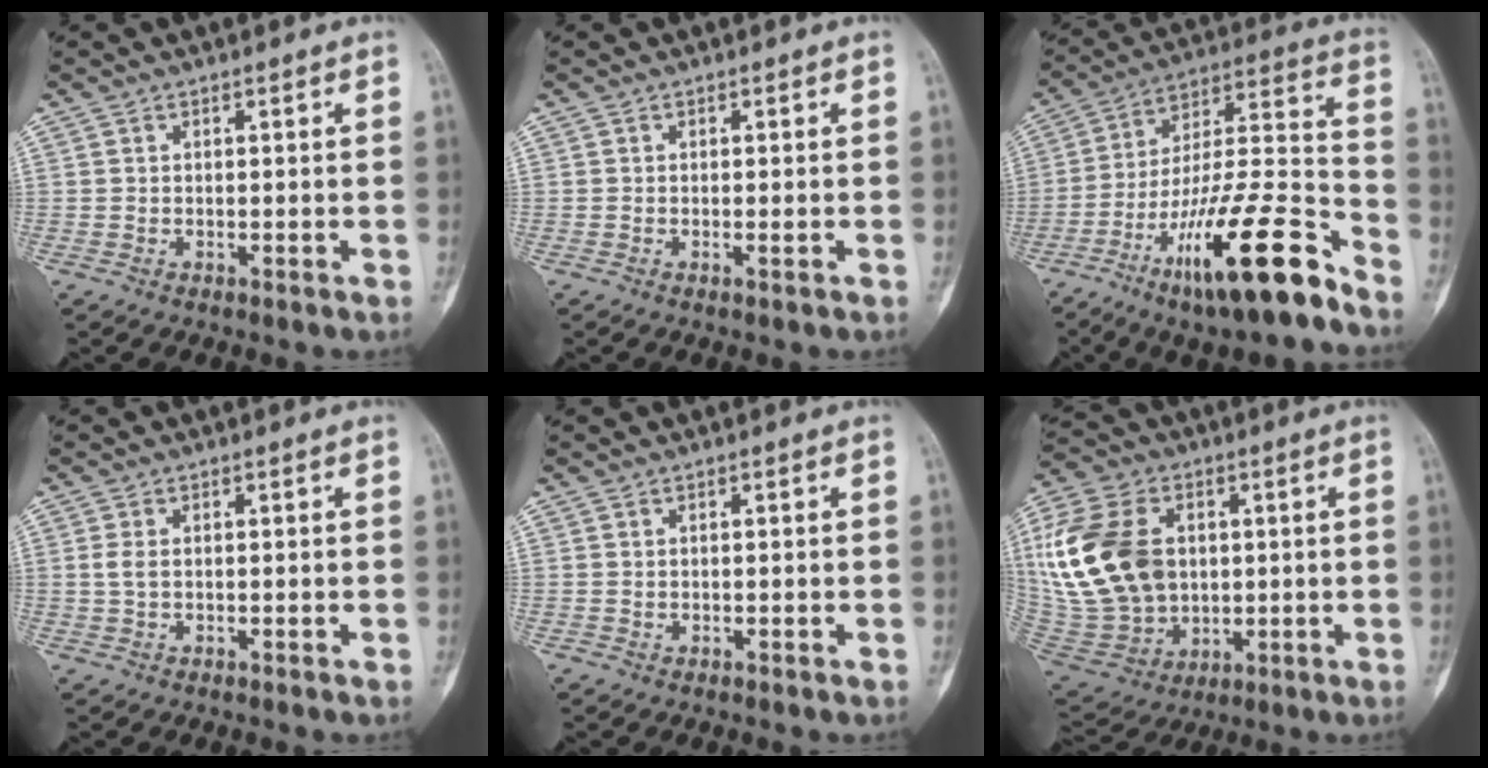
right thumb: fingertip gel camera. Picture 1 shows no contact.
{"total": 0.5, "force": [-0.1, 0.0, 0.5], "torque": [-0.012, -0.001, -0.001]}
{"total": 23.3, "force": [-14.2, 4.5, 17.9], "torque": [-0.309, 0.073, -0.240]}
{"total": 1.8, "force": [0.0, 1.1, 1.4], "torque": [-0.033, 0.001, -0.002]}
{"total": 0.0}
{"total": 25.2, "force": [3.3, 18.0, 17.3], "torque": [-0.366, 0.002, 0.078]}